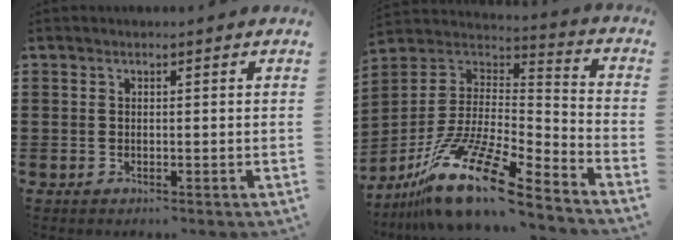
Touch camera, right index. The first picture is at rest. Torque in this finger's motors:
{"motor_torque": [2.14, 0.00, 1.05, 0.21]}